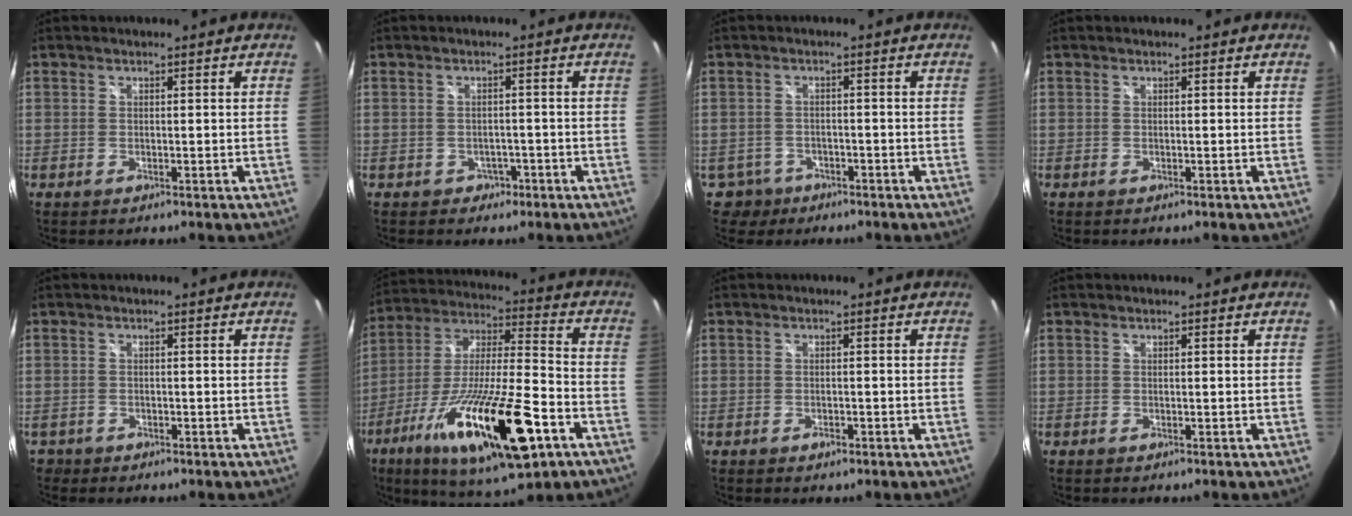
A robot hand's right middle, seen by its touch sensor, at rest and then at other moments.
{"total": 2.7, "force": [-1.3, 2.3, 0.5], "torque": [-0.014, 0.002, -0.014]}
{"total": 4.2, "force": [-2.5, 3.4, 0.4], "torque": [-0.021, 0.004, -0.037]}
{"total": 0.0}
{"total": 2.1, "force": [-1.3, 1.5, 0.4], "torque": [-0.013, -0.004, -0.022]}
{"total": 25.6, "force": [-12.1, 6.1, 21.7], "torque": [-0.396, -0.059, -0.205]}
{"total": 1.2, "force": [-0.8, 0.7, 0.5], "torque": [-0.009, -0.003, -0.014]}
{"total": 0.0}